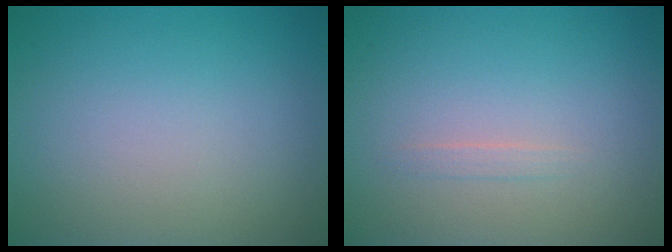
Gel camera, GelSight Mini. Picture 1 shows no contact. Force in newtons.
{"total": 0.6, "press": 0.6, "slide": 0.0}